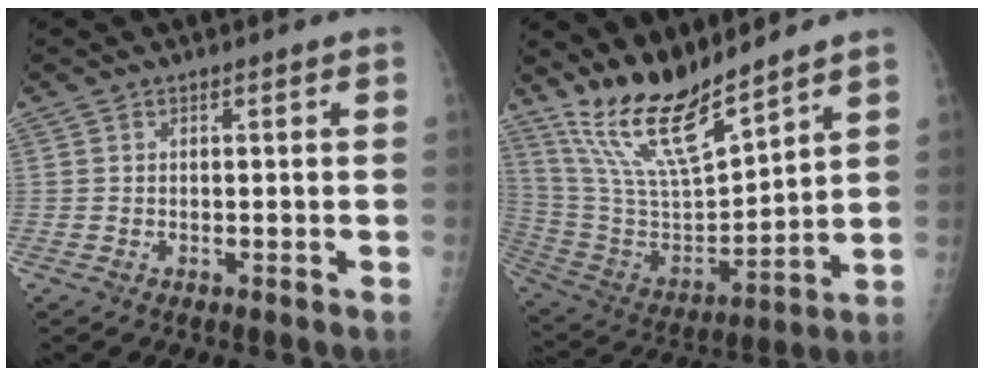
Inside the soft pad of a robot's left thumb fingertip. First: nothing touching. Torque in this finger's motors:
{"motor_torque": [0.48, 0.34, 1.41, -1.36, 0.15]}